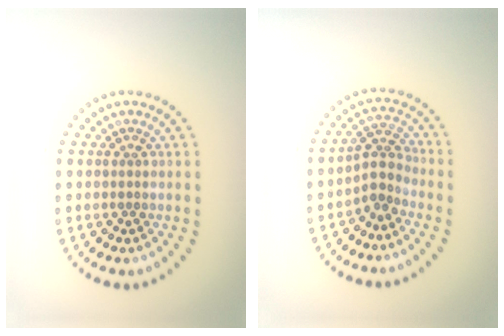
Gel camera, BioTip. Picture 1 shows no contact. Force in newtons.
{"total": 2.6, "press": 2.0, "slide": 1.8}